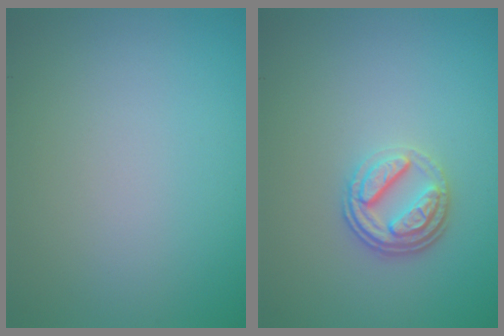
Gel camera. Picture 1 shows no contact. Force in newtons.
{"total": 3.0, "press": 2.3, "slide": 1.9}